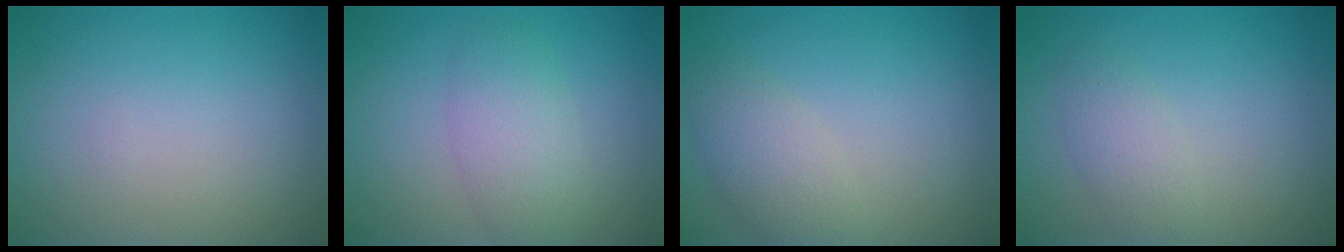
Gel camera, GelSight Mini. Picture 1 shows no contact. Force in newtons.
{"total": 3.4, "press": 3.4, "slide": 0.3}
{"total": 3.0, "press": 3.0, "slide": 0.1}
{"total": 2.2, "press": 2.2, "slide": 0.1}